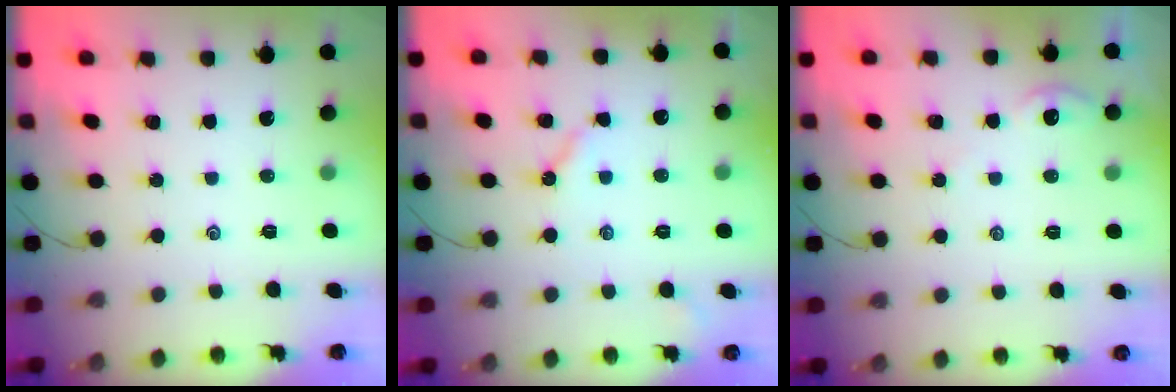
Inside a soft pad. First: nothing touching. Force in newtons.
{"total": 4.0, "press": 4.0, "slide": 0.5}
{"total": 1.3, "press": 1.2, "slide": 0.4}